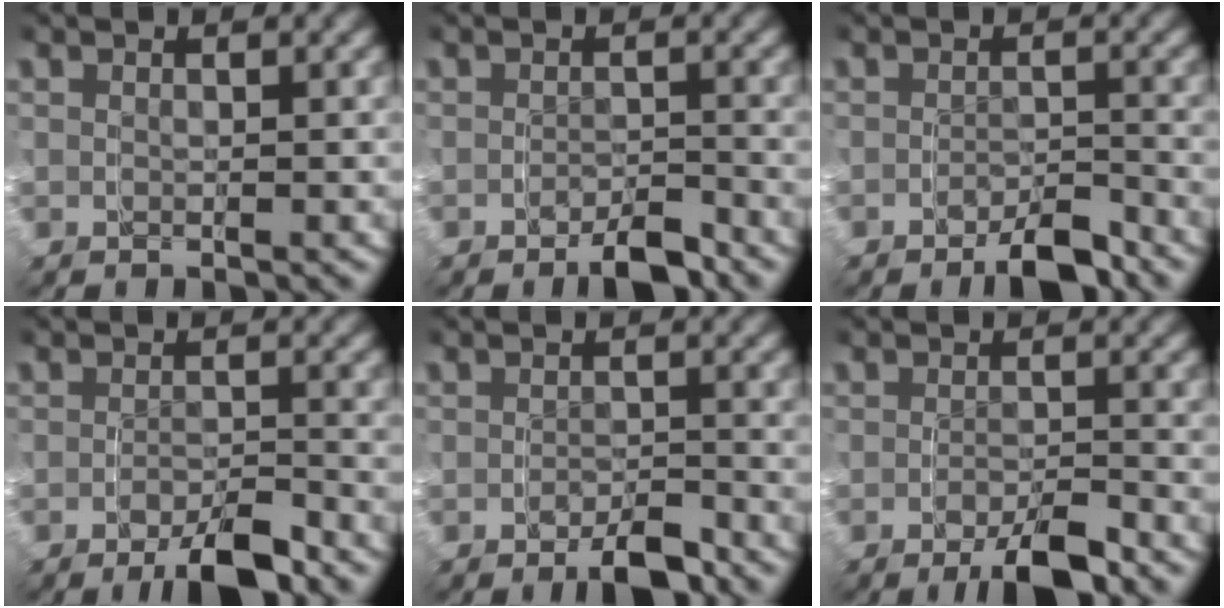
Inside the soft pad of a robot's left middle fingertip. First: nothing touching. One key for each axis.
{"total": 2.0, "fx": -1.9, "fy": 0.1, "fz": 0.5, "tx": -0.002, "ty": 0.003, "tz": -0.038}
{"total": 2.5, "fx": -2.4, "fy": 0.3, "fz": 0.8, "tx": -0.003, "ty": 0.004, "tz": -0.048}
{"total": 2.9, "fx": -2.4, "fy": 0.3, "fz": 1.7, "tx": -0.021, "ty": -0.002, "tz": -0.044}
{"total": 2.0, "fx": -1.8, "fy": 0.2, "fz": 0.8, "tx": -0.007, "ty": 0.000, "tz": -0.034}
{"total": 2.8, "fx": -2.1, "fy": 0.3, "fz": 1.8, "tx": -0.024, "ty": -0.004, "tz": -0.037}